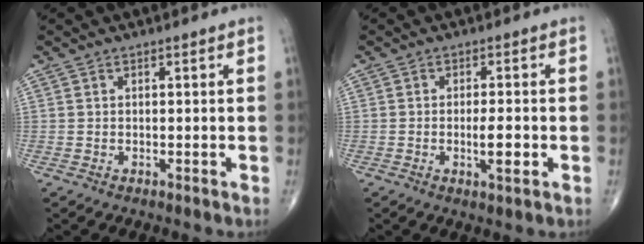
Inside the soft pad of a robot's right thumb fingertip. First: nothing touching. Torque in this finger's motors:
{"motor_torque": [0.43, 1.20, -0.07, -0.06, 0.17]}